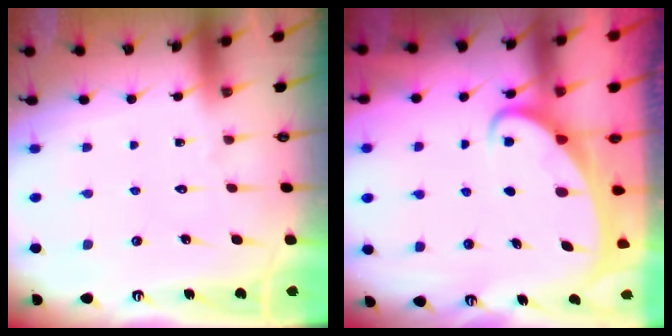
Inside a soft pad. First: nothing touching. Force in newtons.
{"total": 2.6, "press": 2.6, "slide": 0.4}